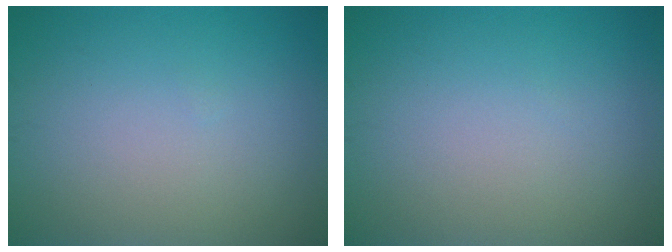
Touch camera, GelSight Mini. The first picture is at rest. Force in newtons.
{"total": 0.0}